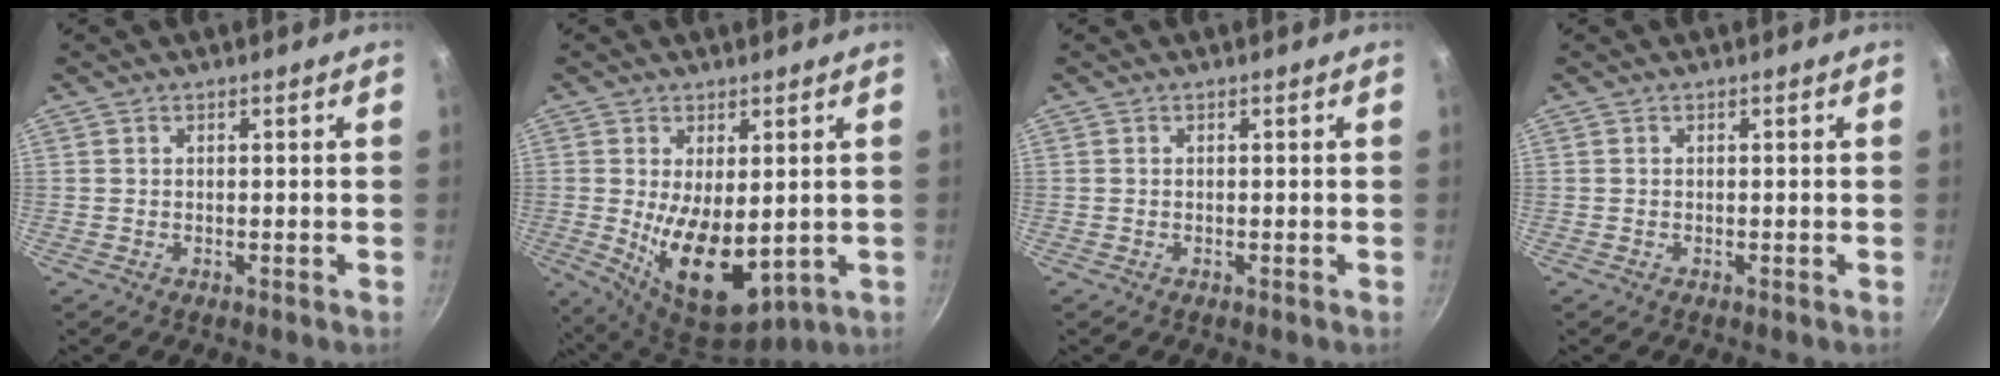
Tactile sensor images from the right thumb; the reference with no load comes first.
{"total": 13.5, "force": [-1.1, 6.8, 11.6], "torque": [-0.178, -0.025, 0.012]}
{"total": 0.0}
{"total": 0.0}